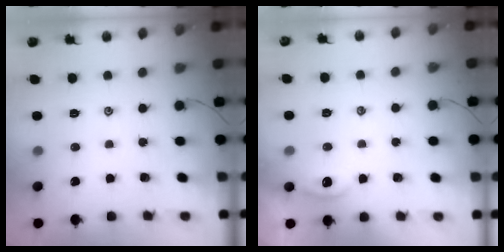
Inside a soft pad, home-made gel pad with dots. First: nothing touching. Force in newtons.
{"total": 1.5, "press": 1.5, "slide": 0.2}